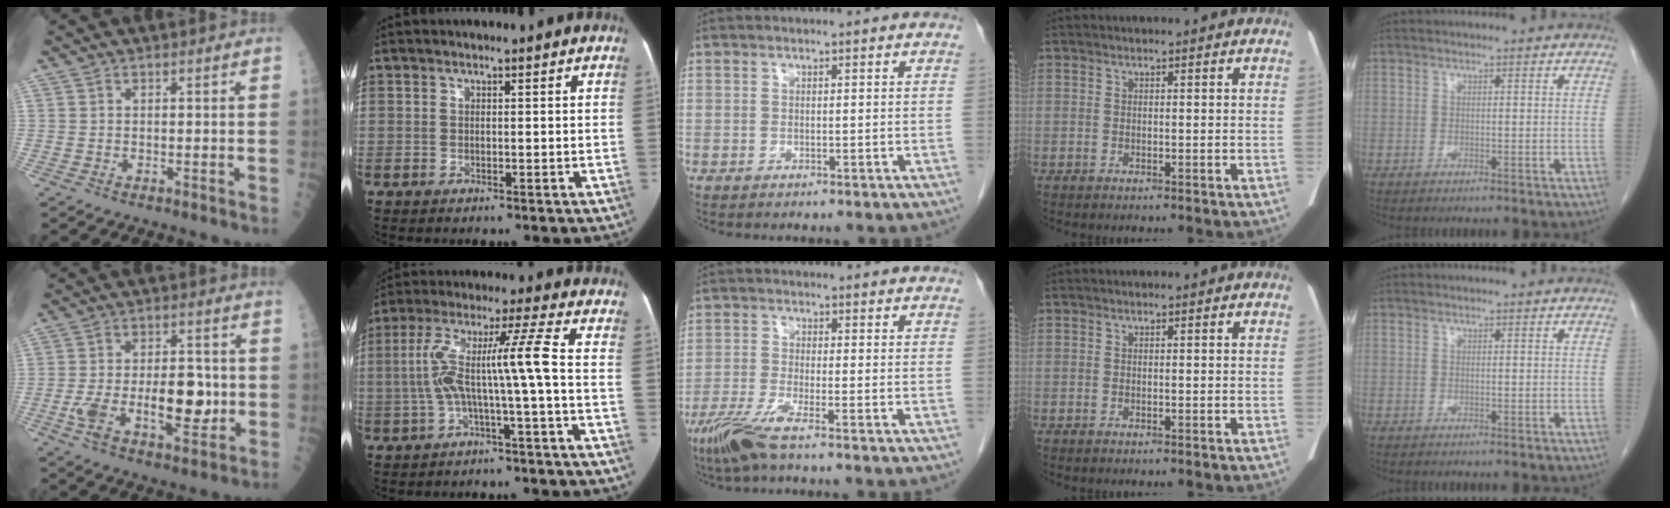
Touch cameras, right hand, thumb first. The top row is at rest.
{"thumb": {"total": 14.9, "force": [-2.2, 7.4, 12.7], "torque": [-0.194, 0.018, -0.027]}, "index": {"total": 9.3, "force": [-1.6, -1.4, 9.1], "torque": [-0.181, 0.037, -0.025]}, "middle": {"total": 5.5, "force": [-3.6, 0.0, 4.1], "torque": [-0.089, -0.016, -0.076]}}